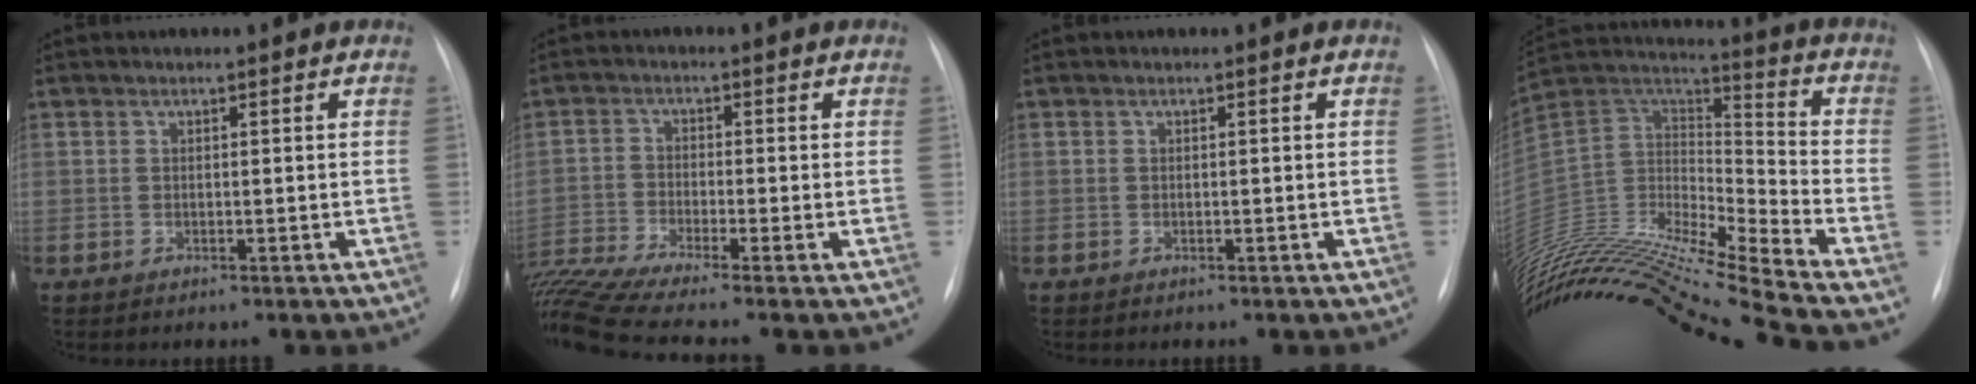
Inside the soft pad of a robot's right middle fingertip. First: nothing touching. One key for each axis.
{"total": 11.4, "fx": -9.5, "fy": -1.3, "fz": 6.0, "tx": -0.136, "ty": -0.007, "tz": -0.177}
{"total": 0.0}
{"total": 26.4, "fx": -24.2, "fy": -1.4, "fz": 10.5, "tx": -0.229, "ty": -0.003, "tz": -0.418}